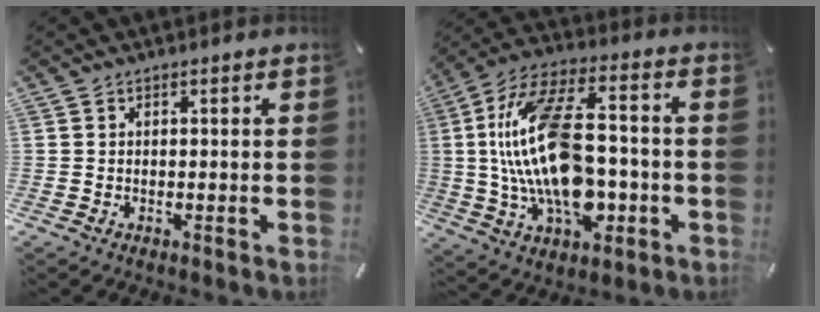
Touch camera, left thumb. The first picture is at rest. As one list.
[{"total": 22.2, "force": [-1.7, 12.3, 18.4], "torque": [-0.378, 0.003, -0.027]}]